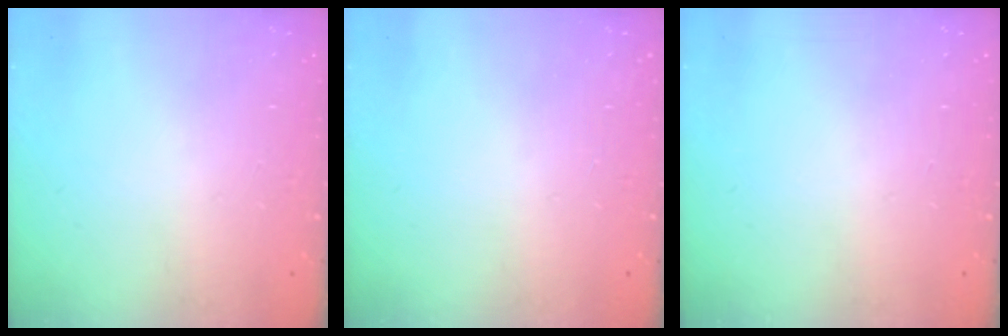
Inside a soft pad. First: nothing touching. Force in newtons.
{"total": 0.0}
{"total": 0.0}